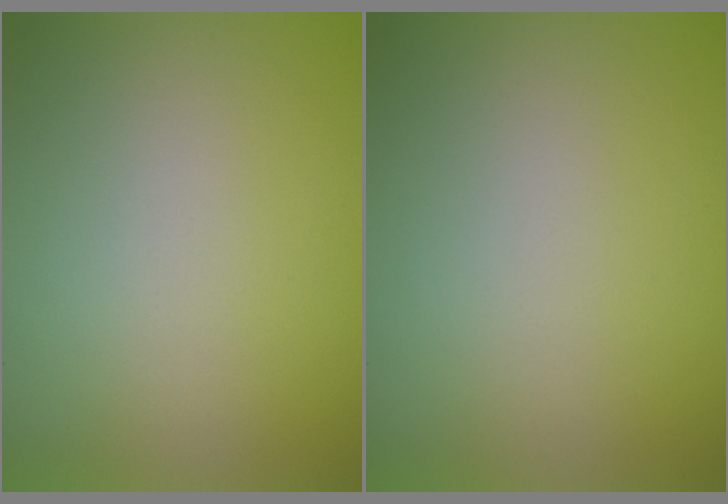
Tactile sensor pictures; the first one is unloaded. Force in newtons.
{"total": 0.0}